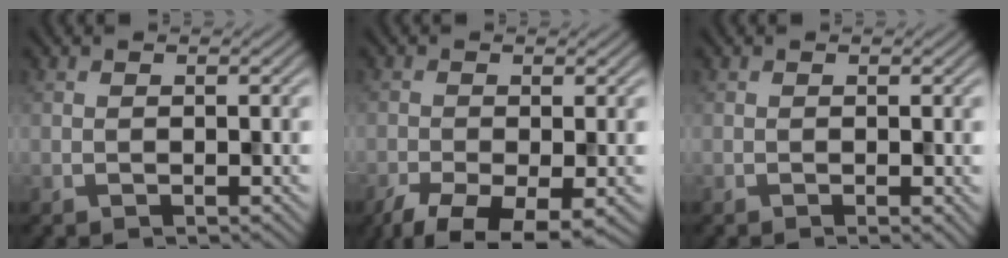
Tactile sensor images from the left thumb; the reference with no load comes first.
{"total": 7.5, "force": [-4.5, 2.8, 5.3], "torque": [-0.100, -0.024, -0.077]}
{"total": 0.7, "force": [-0.1, 0.1, 0.7], "torque": [-0.009, -0.005, -0.004]}